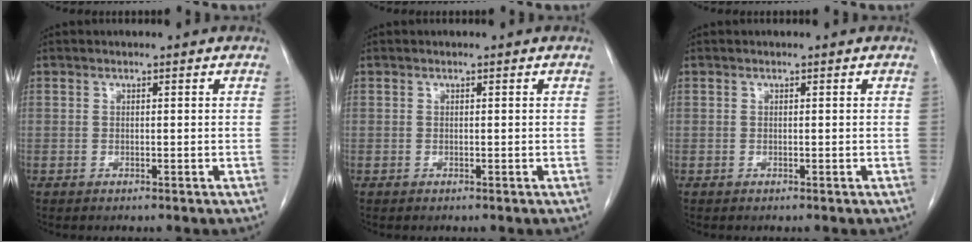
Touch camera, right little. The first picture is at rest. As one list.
[{"total": 0.0}, {"total": 0.0}]